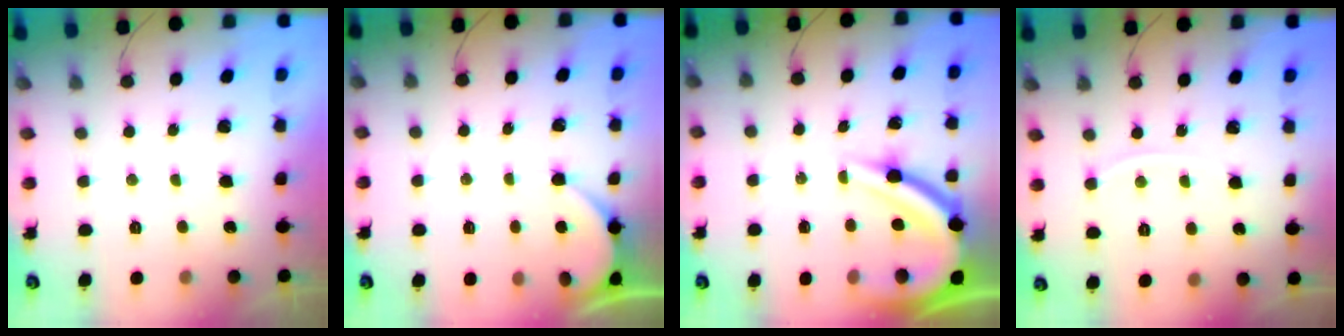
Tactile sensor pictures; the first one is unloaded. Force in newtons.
{"total": 2.7, "press": 2.7, "slide": 0.1}
{"total": 14.3, "press": 14.3, "slide": 1.3}
{"total": 3.5, "press": 3.5, "slide": 0.5}